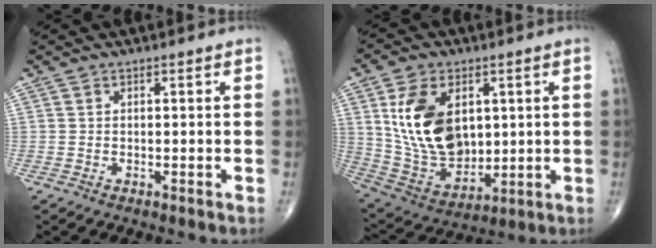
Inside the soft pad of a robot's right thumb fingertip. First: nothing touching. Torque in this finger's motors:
{"motor_torque": [-0.10, 0.84, 1.32, 0.93, 0.19]}